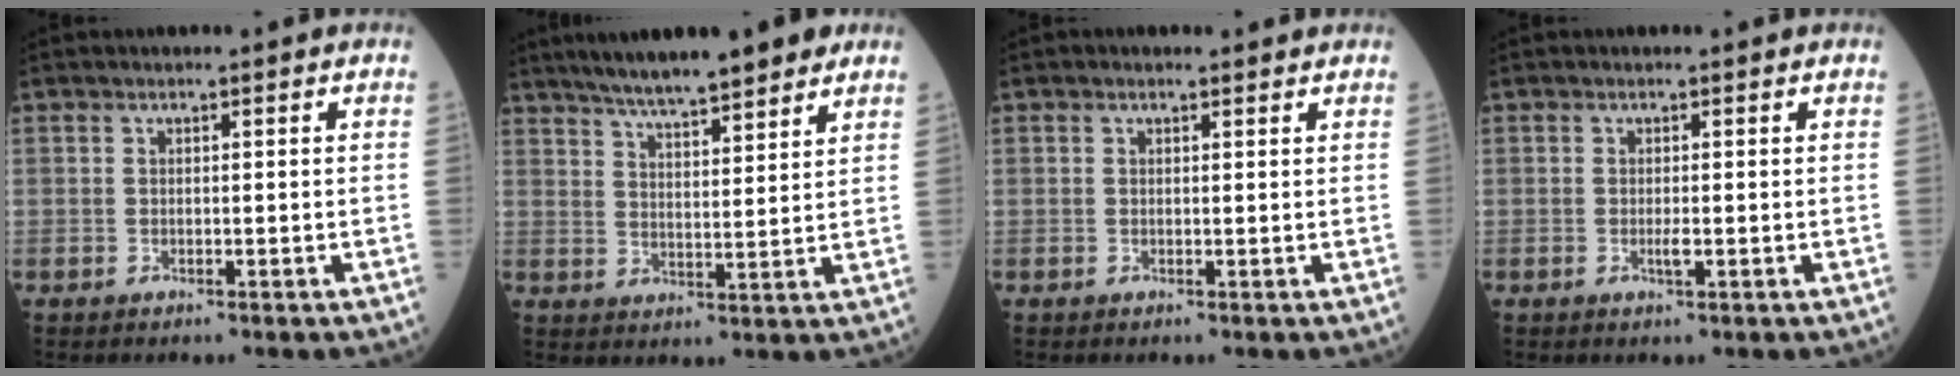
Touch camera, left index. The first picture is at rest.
{"total": 17.0, "force": [14.1, 2.1, 9.3], "torque": [-0.149, 0.013, 0.209]}
{"total": 1.4, "force": [1.2, 0.4, 0.5], "torque": [-0.017, 0.007, 0.013]}
{"total": 1.1, "force": [0.1, 0.1, 1.1], "torque": [-0.024, -0.001, 0.000]}